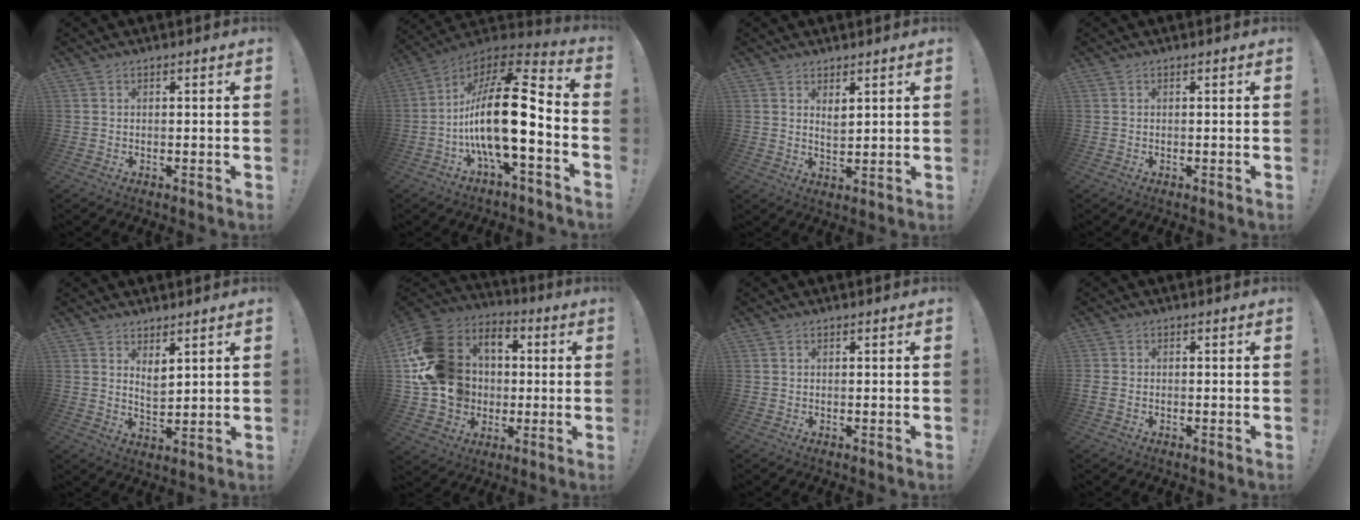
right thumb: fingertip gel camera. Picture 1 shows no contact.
{"total": 23.0, "force": [-4.3, 6.7, 21.5], "torque": [-0.400, 0.010, -0.077]}
{"total": 3.7, "force": [2.4, 1.7, 2.2], "torque": [-0.027, -0.015, 0.041]}
{"total": 0.0}
{"total": 4.9, "force": [3.6, 2.2, 2.4], "torque": [-0.039, -0.024, 0.065]}
{"total": 20.5, "force": [1.6, 17.7, 10.2], "torque": [-0.193, 0.002, 0.061]}
{"total": 0.0}
{"total": 1.5, "force": [-0.6, 1.0, 0.8], "torque": [-0.021, 0.007, -0.009]}